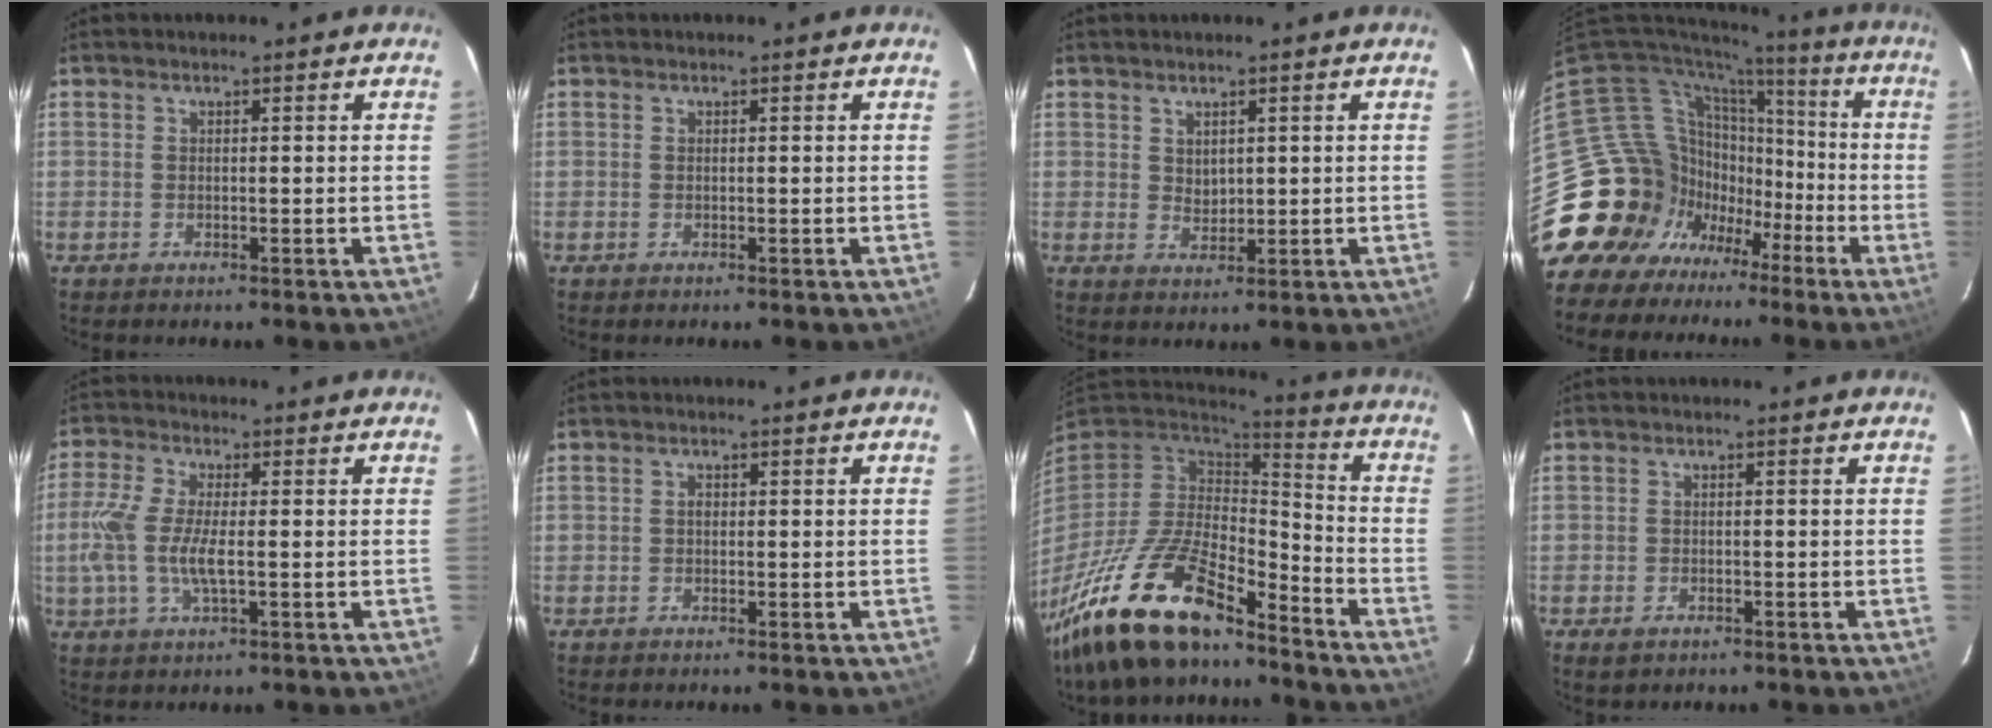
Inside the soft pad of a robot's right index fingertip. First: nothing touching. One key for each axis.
{"total": 0.0}
{"total": 2.4, "fx": 1.3, "fy": 1.8, "fz": 1.1, "tx": -0.014, "ty": -0.001, "tz": 0.026}
{"total": 16.3, "fx": -7.4, "fy": 14.0, "fz": 3.8, "tx": -0.095, "ty": 0.032, "tz": -0.121}
{"total": 8.7, "fx": -0.9, "fy": 2.8, "fz": 8.2, "tx": -0.178, "ty": -0.003, "tz": -0.021}
{"total": 0.7, "fx": 0.0, "fy": 0.6, "fz": 0.4, "tx": -0.005, "ty": 0.004, "tz": -0.001}
{"total": 22.4, "fx": -16.2, "fy": 7.0, "fz": 13.8, "tx": -0.280, "ty": -0.039, "tz": -0.292}
{"total": 2.5, "fx": -1.5, "fy": 1.5, "fz": 1.3, "tx": -0.026, "ty": -0.005, "tz": -0.024}